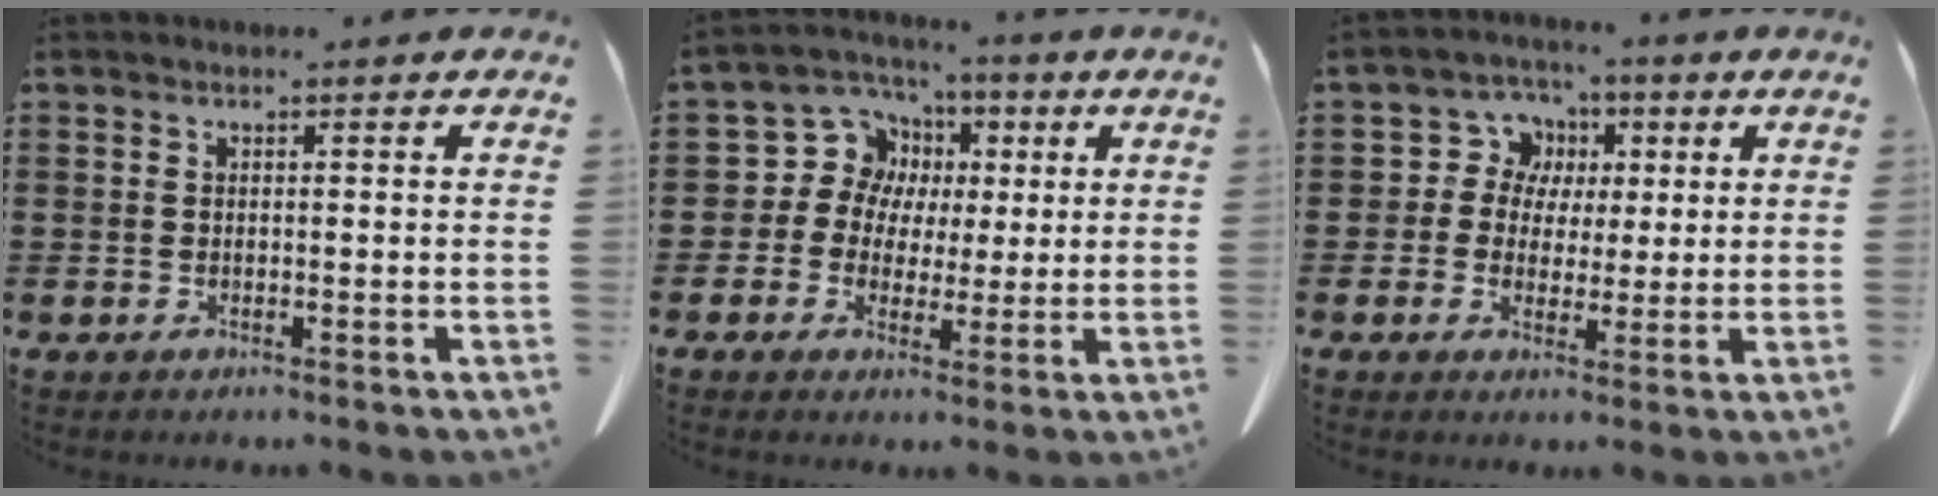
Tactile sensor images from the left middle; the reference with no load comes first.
{"total": 8.1, "force": [1.4, 7.7, 2.2], "torque": [-0.088, -0.002, 0.025]}
{"total": 6.0, "force": [1.4, 5.7, 1.4], "torque": [-0.060, 0.010, 0.023]}